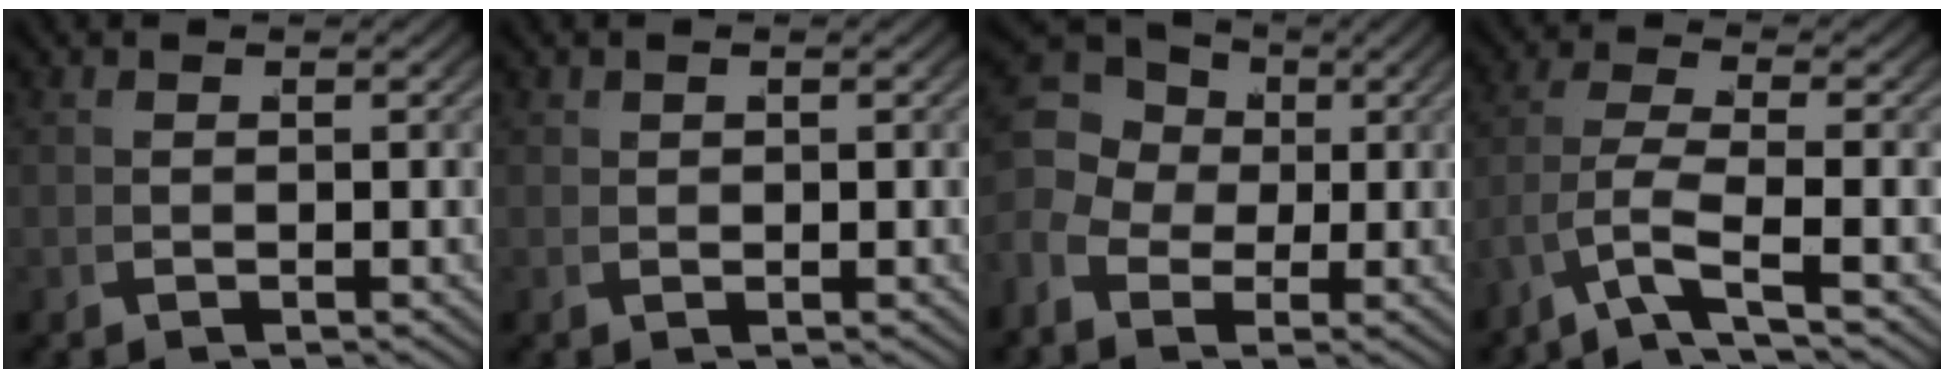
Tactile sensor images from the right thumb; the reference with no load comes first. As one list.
[{"total": 0.7, "force": [0.5, 0.3, 0.4], "torque": [-0.008, -0.002, 0.013]}, {"total": 7.1, "force": [2.4, 5.3, 4.1], "torque": [-0.087, 0.000, 0.035]}, {"total": 5.3, "force": [-2.1, 2.6, 4.1], "torque": [-0.118, -0.036, -0.017]}]